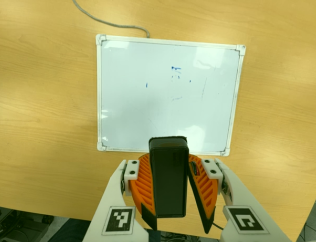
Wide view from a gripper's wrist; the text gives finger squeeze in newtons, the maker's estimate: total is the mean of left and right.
{"total": 9.1, "left": 9.2, "right": 9.1}